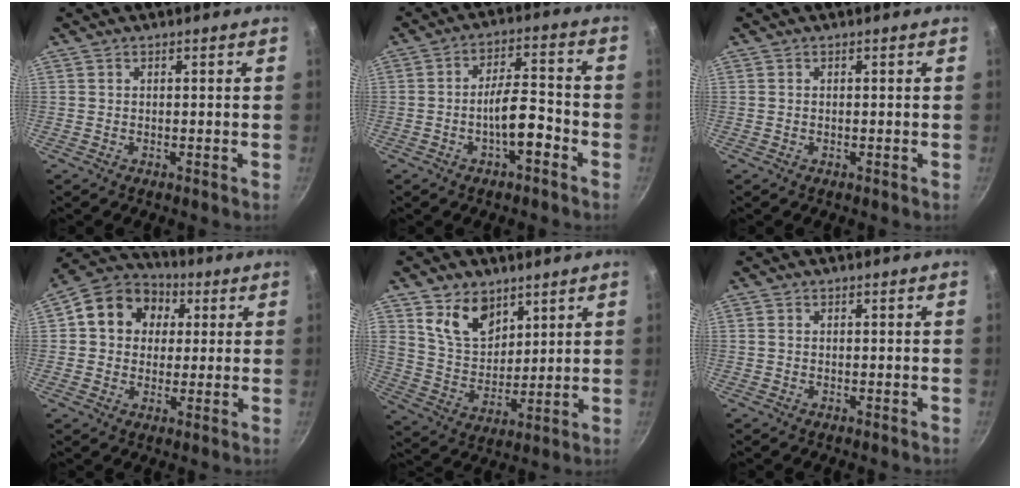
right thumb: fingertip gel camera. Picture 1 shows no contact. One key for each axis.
{"total": 8.0, "fx": -3.4, "fy": 2.8, "fz": 6.7, "tx": -0.098, "ty": 0.038, "tz": -0.056}
{"total": 0.0}
{"total": 12.8, "fx": 3.1, "fy": 10.8, "fz": 6.2, "tx": -0.080, "ty": 0.017, "tz": 0.031}
{"total": 10.9, "fx": 6.1, "fy": 7.3, "fz": 5.3, "tx": -0.062, "ty": -0.038, "tz": 0.121}
{"total": 0.5, "fx": 0.0, "fy": 0.4, "fz": 0.3, "tx": -0.006, "ty": 0.003, "tz": -0.001}